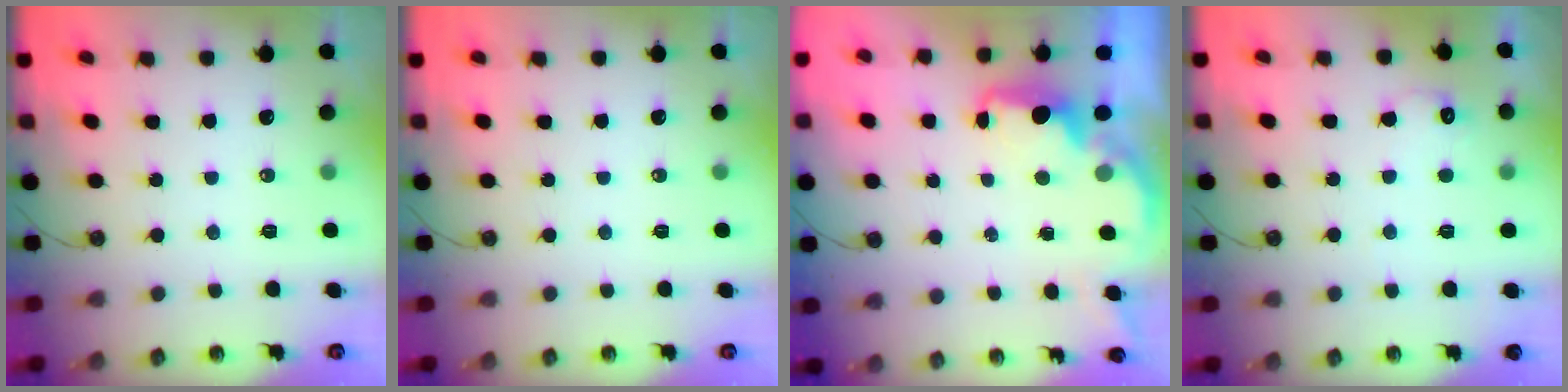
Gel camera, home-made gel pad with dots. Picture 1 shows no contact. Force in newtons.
{"total": 0.0}
{"total": 2.2, "press": 2.0, "slide": 0.8}
{"total": 7.8, "press": 7.7, "slide": 0.5}